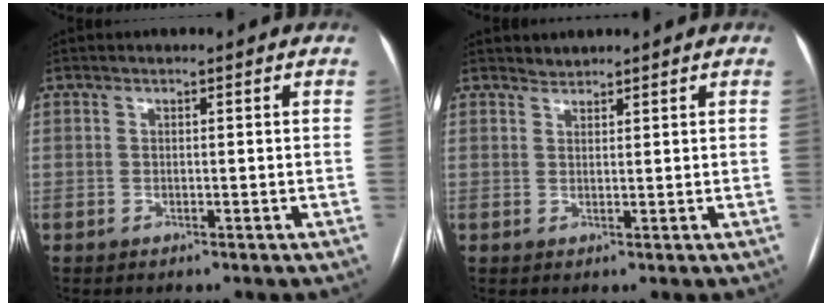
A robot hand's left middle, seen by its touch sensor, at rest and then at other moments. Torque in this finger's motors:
{"motor_torque": [-0.26, -0.07, -0.06, -0.02]}